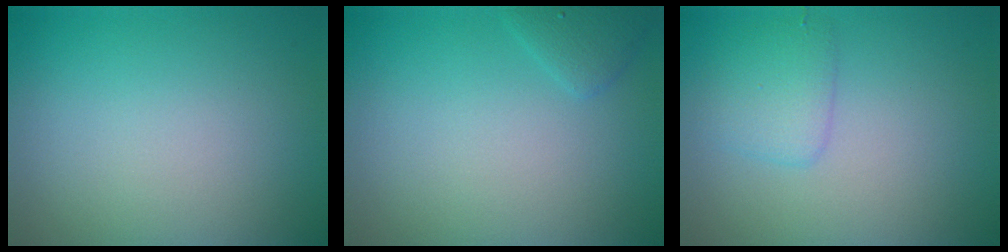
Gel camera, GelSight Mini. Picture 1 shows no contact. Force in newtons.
{"total": 1.3, "press": 1.3, "slide": 0.2}
{"total": 2.2, "press": 2.2, "slide": 0.1}